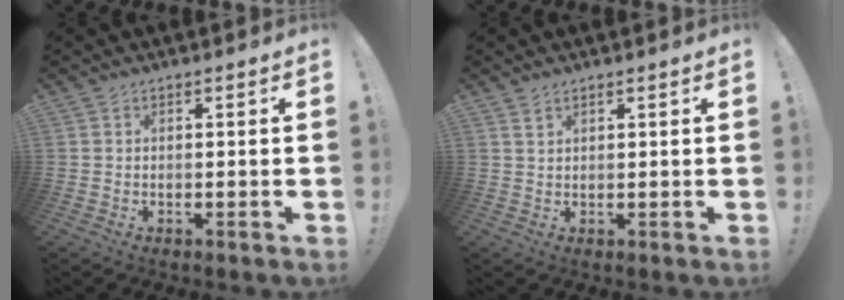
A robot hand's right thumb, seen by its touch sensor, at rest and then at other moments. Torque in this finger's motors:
{"motor_torque": [0.06, -0.03, 0.05, -0.13, 0.07]}